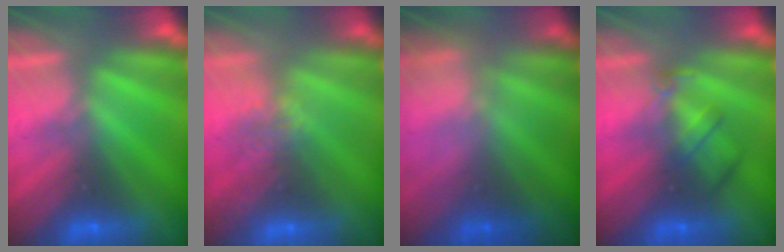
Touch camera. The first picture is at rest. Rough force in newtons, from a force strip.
{"total": 2.8}
{"total": 9.7}
{"total": 2.4}